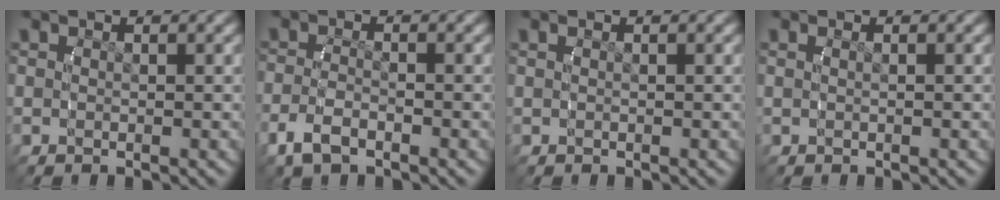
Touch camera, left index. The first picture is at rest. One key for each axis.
{"total": 2.6, "fx": -1.3, "fy": 1.4, "fz": 1.8, "tx": -0.044, "ty": -0.006, "tz": -0.017}
{"total": 0.0}
{"total": 0.7, "fx": -0.1, "fy": 0.3, "fz": 0.6, "tx": -0.017, "ty": 0.002, "tz": -0.001}